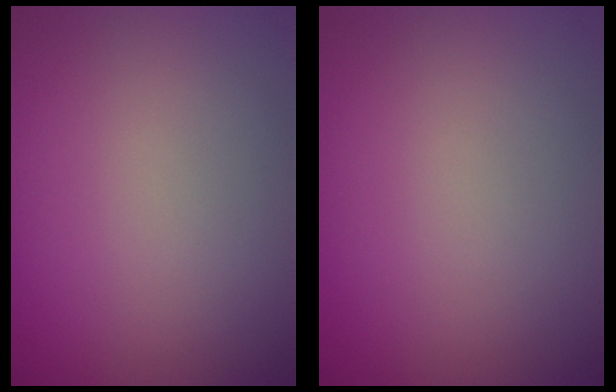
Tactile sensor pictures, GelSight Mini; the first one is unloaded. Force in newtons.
{"total": 0.0}